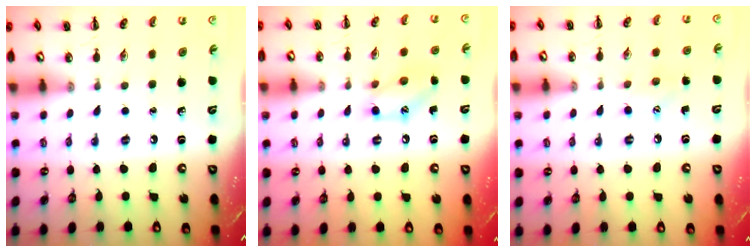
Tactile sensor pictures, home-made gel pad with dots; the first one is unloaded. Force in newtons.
{"total": 10.3, "press": 10.2, "slide": 1.5}
{"total": 5.5, "press": 5.3, "slide": 1.3}